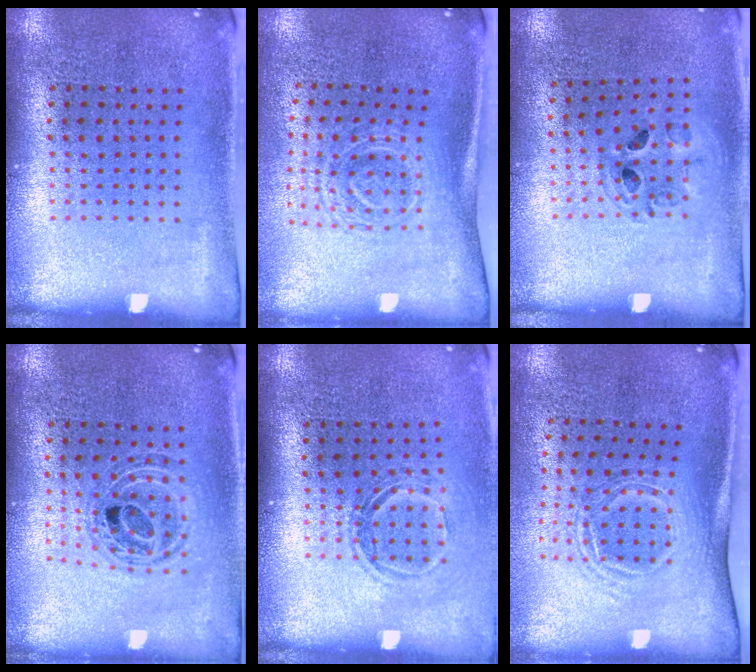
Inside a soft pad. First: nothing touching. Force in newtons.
{"total": 1.7, "press": 1.3, "slide": 1.1}
{"total": 1.0, "press": 1.0, "slide": 0.1}
{"total": 0.9, "press": 0.9, "slide": 0.2}
{"total": 1.5, "press": 1.1, "slide": 1.0}
{"total": 1.7, "press": 1.2, "slide": 1.2}